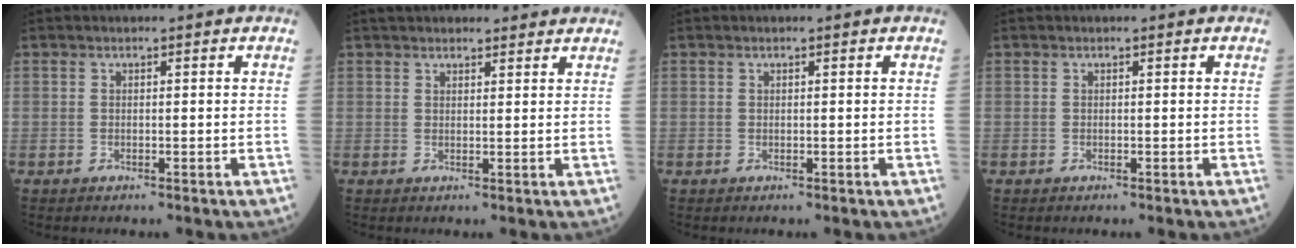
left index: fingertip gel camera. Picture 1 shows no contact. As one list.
[{"total": 6.8, "force": [6.2, 1.9, 2.0], "torque": [-0.017, 0.028, 0.077]}, {"total": 0.0}, {"total": 0.0}]